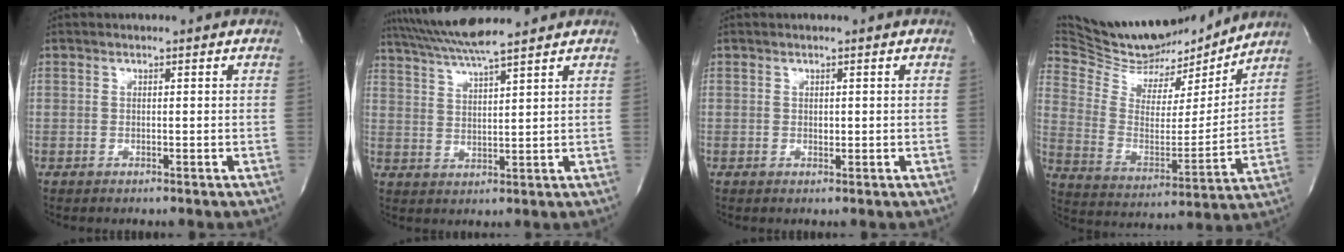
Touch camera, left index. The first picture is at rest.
{"total": 8.9, "force": [7.9, -0.7, 4.0], "torque": [-0.078, 0.022, 0.141]}
{"total": 0.6, "force": [0.2, 0.4, 0.4], "torque": [-0.007, 0.000, 0.004]}
{"total": 23.2, "force": [21.2, 6.1, 7.3], "torque": [-0.145, -0.007, 0.338]}